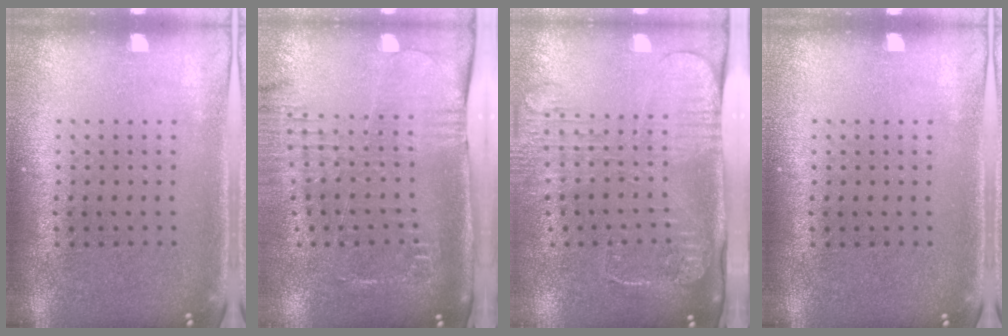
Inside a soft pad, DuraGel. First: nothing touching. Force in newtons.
{"total": 2.6, "press": 2.1, "slide": 1.6}
{"total": 2.7, "press": 2.1, "slide": 1.7}
{"total": 0.0}